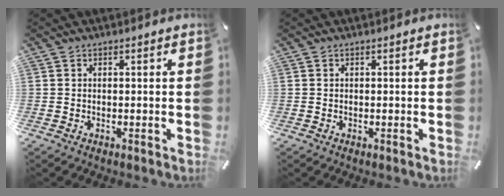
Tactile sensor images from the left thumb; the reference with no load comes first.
{"total": 0.0}